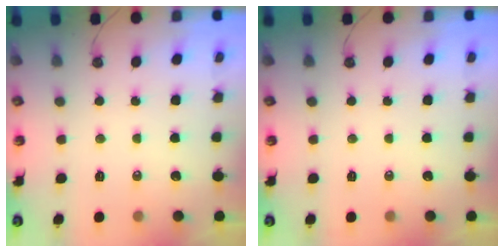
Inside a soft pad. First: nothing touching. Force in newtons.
{"total": 0.0}